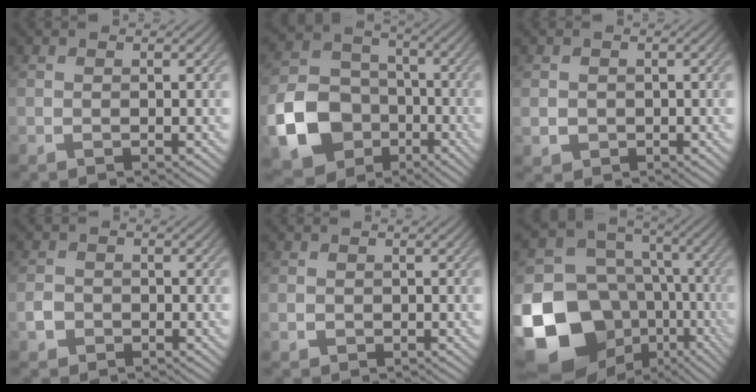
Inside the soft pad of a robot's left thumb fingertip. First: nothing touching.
{"total": 12.9, "force": [-4.9, 9.9, 6.5], "torque": [-0.163, -0.027, -0.105]}
{"total": 1.5, "force": [-0.1, 1.4, 0.3], "torque": [-0.008, -0.009, -0.003]}
{"total": 1.9, "force": [-0.9, 1.5, 0.7], "torque": [-0.012, -0.002, -0.022]}
{"total": 0.8, "force": [-0.1, 0.7, 0.1], "torque": [-0.004, -0.007, -0.002]}
{"total": 20.4, "force": [-7.4, 16.0, 10.2], "torque": [-0.256, -0.032, -0.099]}